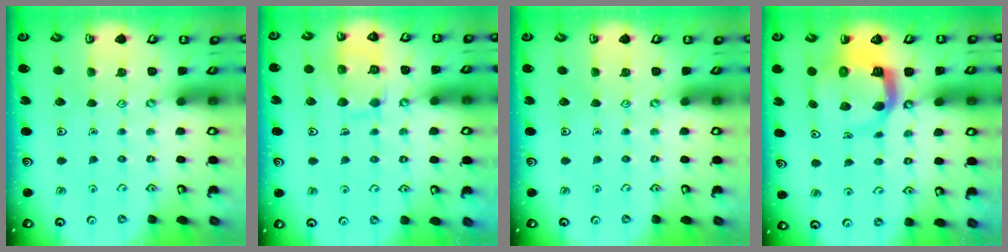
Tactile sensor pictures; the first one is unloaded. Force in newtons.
{"total": 11.9, "press": 11.9, "slide": 1.1}
{"total": 0.0}
{"total": 9.7, "press": 9.6, "slide": 1.3}